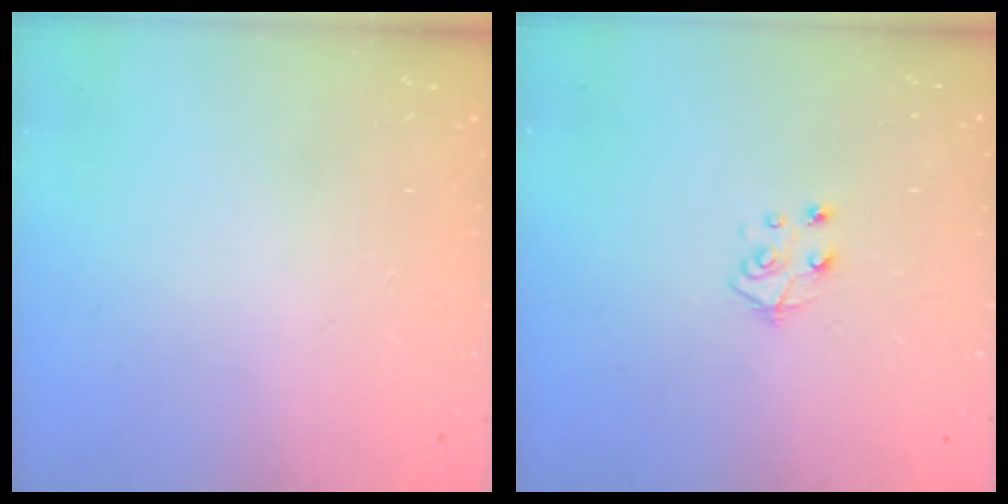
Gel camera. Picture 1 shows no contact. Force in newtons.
{"total": 4.8, "press": 4.8, "slide": 0.4}